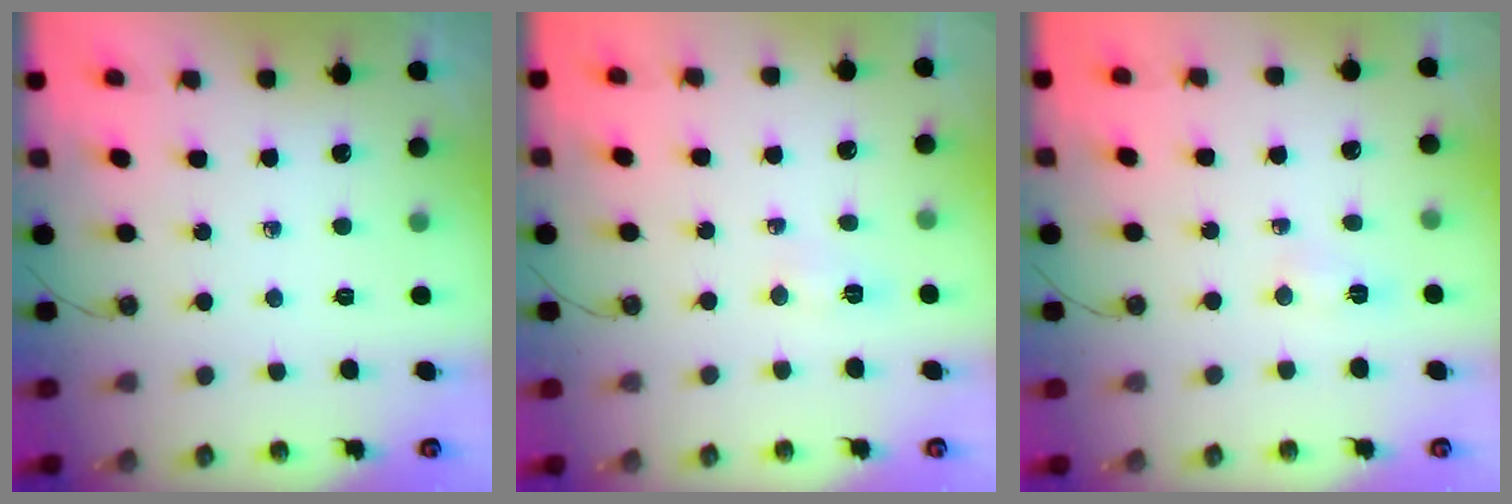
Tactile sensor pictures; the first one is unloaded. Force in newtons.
{"total": 3.9, "press": 3.7, "slide": 1.3}
{"total": 2.8, "press": 2.8, "slide": 0.2}